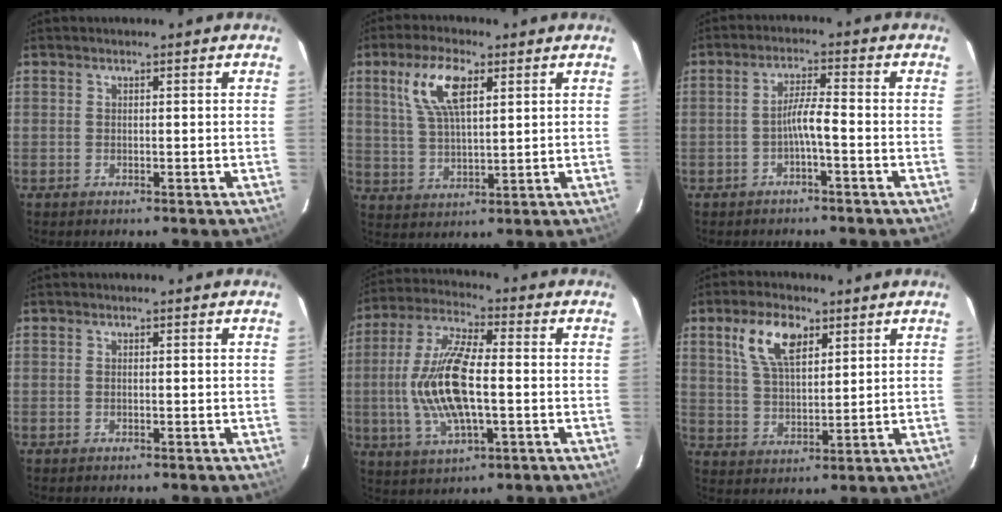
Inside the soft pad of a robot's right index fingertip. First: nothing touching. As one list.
[{"total": 9.9, "force": [4.3, 3.8, 8.1], "torque": [-0.160, 0.013, 0.086]}, {"total": 3.6, "force": [-1.7, 0.0, 3.2], "torque": [-0.066, 0.009, -0.031]}, {"total": 0.0}, {"total": 15.2, "force": [-1.3, 5.3, 14.1], "torque": [-0.292, 0.003, -0.025]}, {"total": 9.6, "force": [4.8, 4.6, 7.0], "torque": [-0.136, 0.017, 0.093]}]